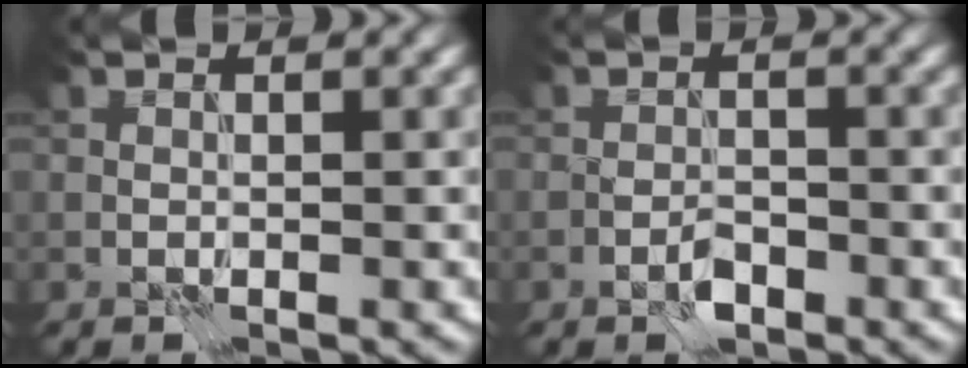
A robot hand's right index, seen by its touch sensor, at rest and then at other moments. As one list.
[{"total": 1.8, "force": [-1.2, 0.8, 1.1], "torque": [-0.019, 0.004, -0.024]}]